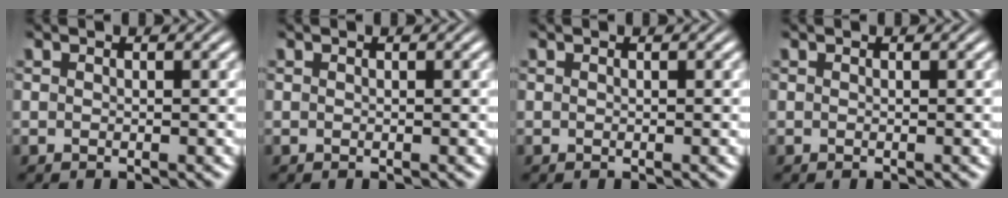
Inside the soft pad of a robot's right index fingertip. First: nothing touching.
{"total": 0.0}
{"total": 0.0}
{"total": 0.0}